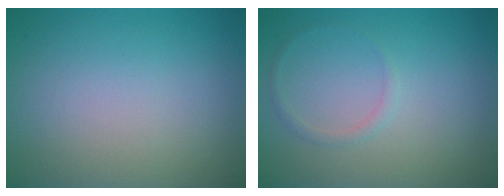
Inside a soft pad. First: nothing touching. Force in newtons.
{"total": 0.8, "press": 0.8, "slide": 0.0}